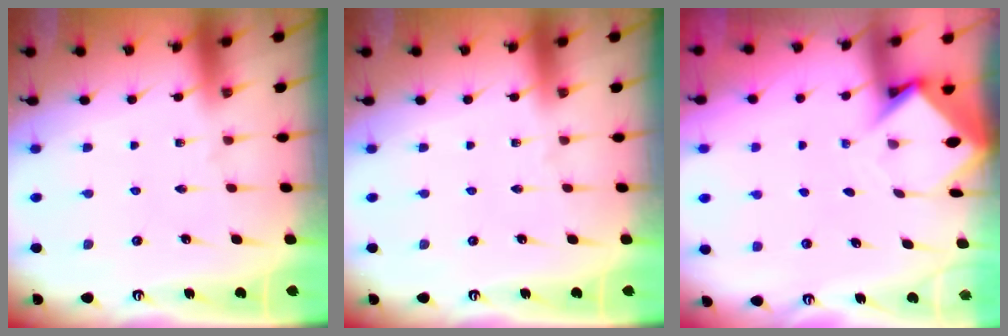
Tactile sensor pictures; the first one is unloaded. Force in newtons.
{"total": 0.0}
{"total": 4.0, "press": 4.0, "slide": 0.3}